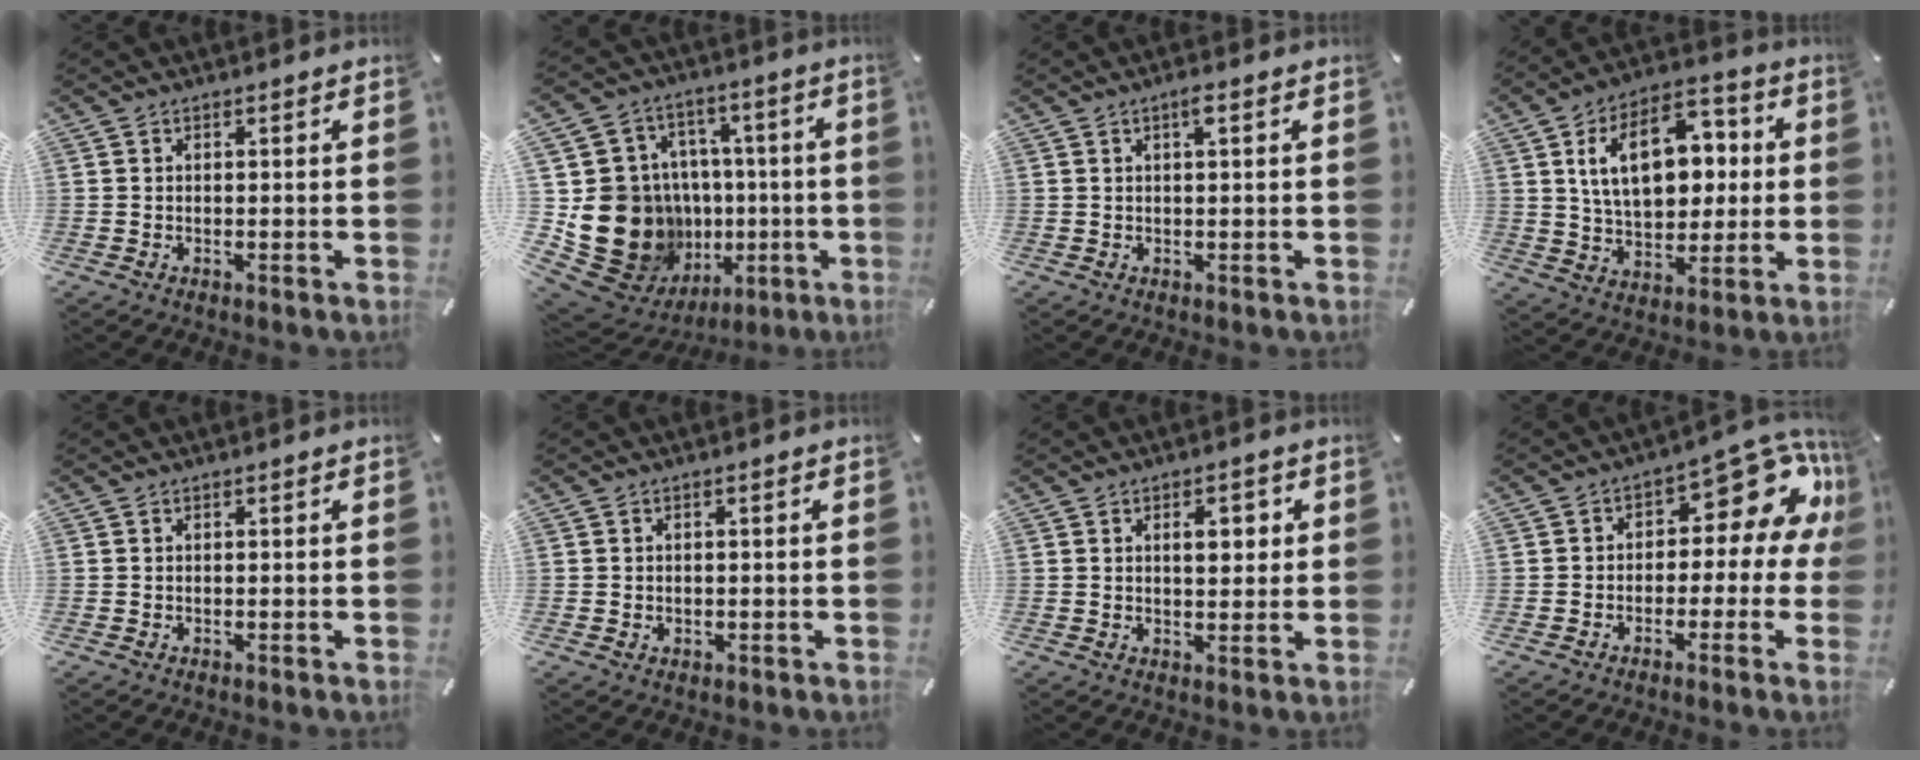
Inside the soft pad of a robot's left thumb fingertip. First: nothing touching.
{"total": 24.2, "force": [-3.9, 20.7, 11.8], "torque": [-0.198, -0.001, -0.004]}
{"total": 1.9, "force": [0.6, 0.3, 1.7], "torque": [-0.036, 0.003, 0.010]}
{"total": 17.7, "force": [3.6, 11.8, 12.6], "torque": [-0.210, 0.009, 0.065]}
{"total": 0.0}
{"total": 1.1, "force": [0.0, 1.1, 0.3], "torque": [-0.007, 0.006, -0.003]}
{"total": 5.3, "force": [1.5, 3.0, 4.2], "torque": [-0.049, -0.006, 0.013]}
{"total": 13.1, "force": [5.6, 7.0, 9.6], "torque": [-0.115, -0.041, 0.089]}